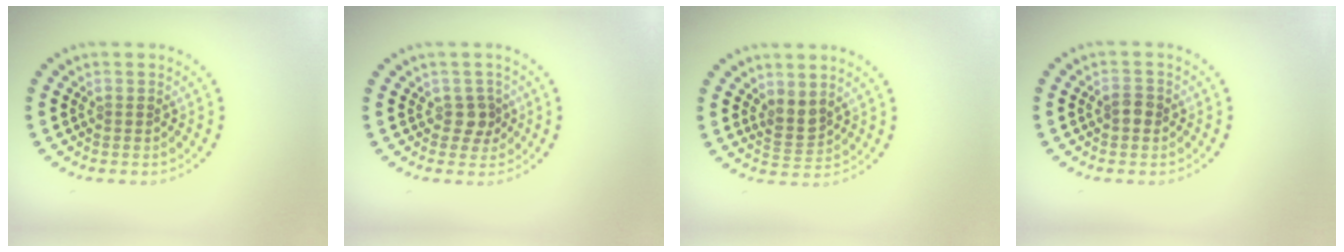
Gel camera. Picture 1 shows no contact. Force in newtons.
{"total": 1.6, "press": 1.3, "slide": 1.0}
{"total": 1.9, "press": 1.6, "slide": 1.1}
{"total": 1.3, "press": 1.3, "slide": 0.2}